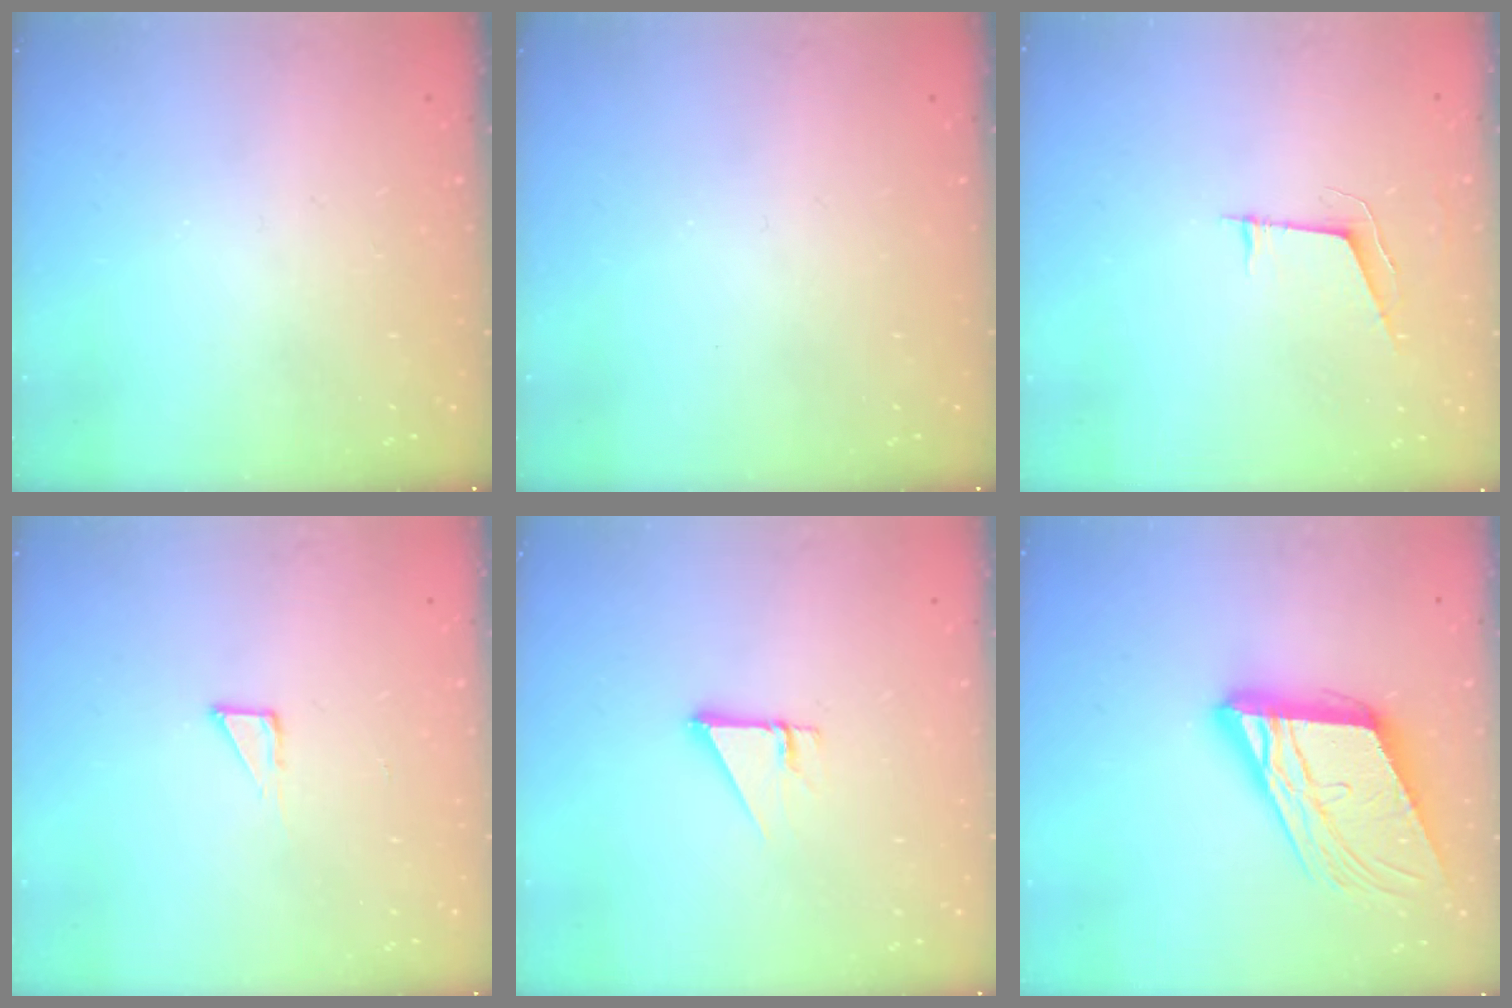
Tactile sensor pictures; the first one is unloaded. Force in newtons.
{"total": 0.0}
{"total": 5.4, "press": 4.9, "slide": 2.4}
{"total": 2.8, "press": 2.8, "slide": 0.2}
{"total": 2.7, "press": 2.7, "slide": 0.2}
{"total": 18.2, "press": 18.0, "slide": 2.7}